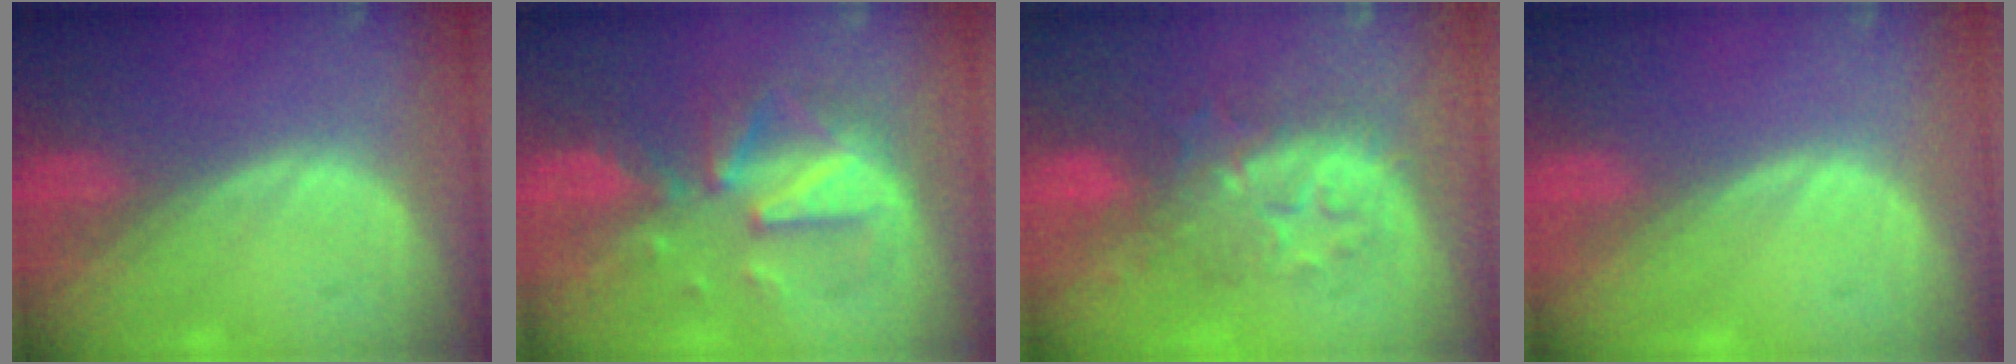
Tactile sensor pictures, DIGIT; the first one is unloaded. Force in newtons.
{"total": 8.0, "press": 8.0, "slide": 0.6}
{"total": 8.0, "press": 7.9, "slide": 1.6}
{"total": 0.0}